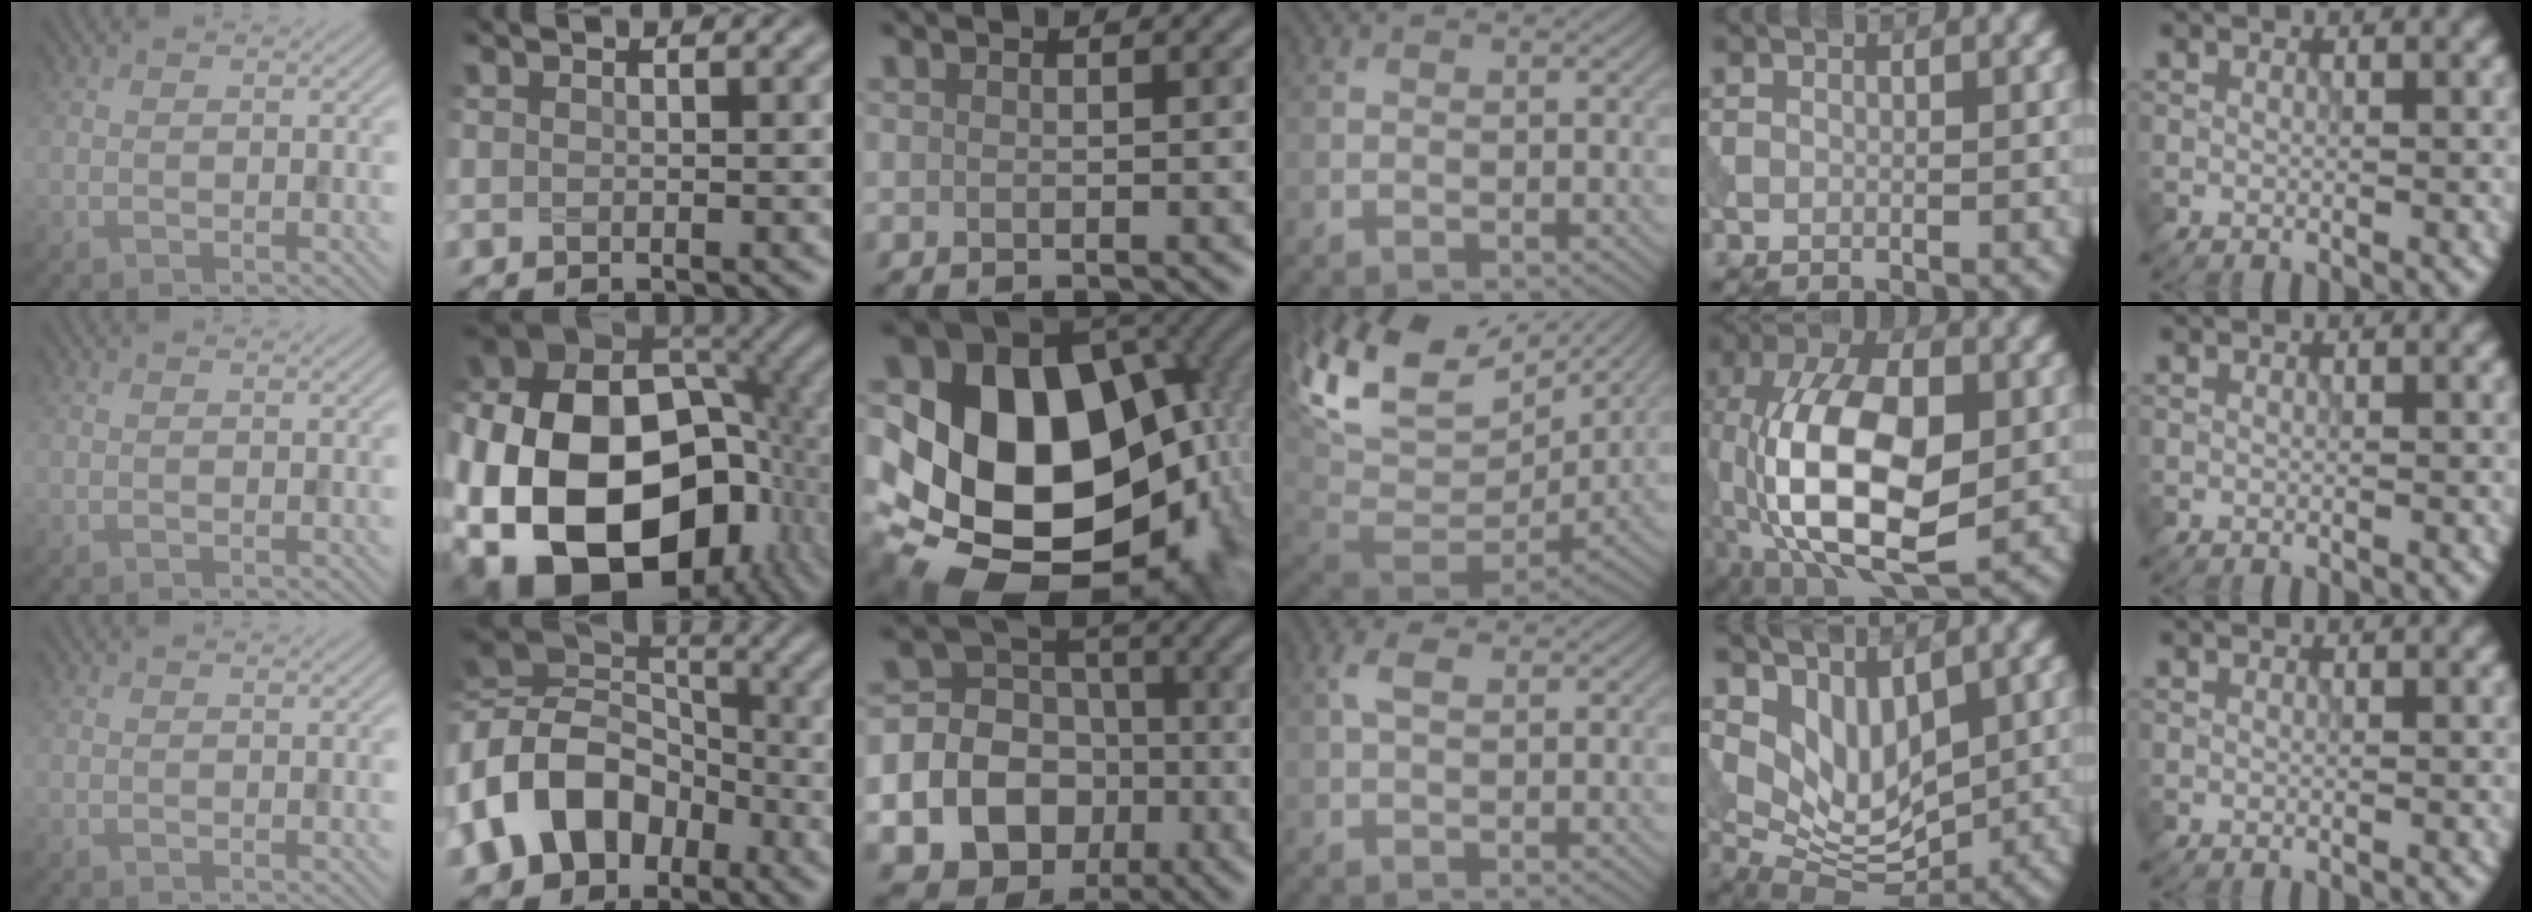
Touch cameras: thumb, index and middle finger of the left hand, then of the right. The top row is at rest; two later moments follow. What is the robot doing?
{"motion": "insert", "object": "peg toy"}